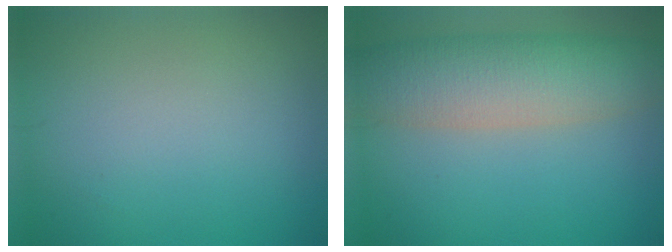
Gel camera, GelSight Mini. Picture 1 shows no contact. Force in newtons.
{"total": 7.5, "press": 7.5, "slide": 0.6}